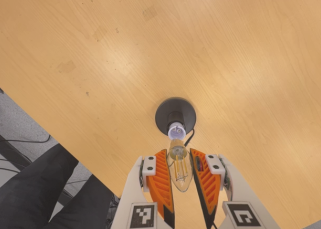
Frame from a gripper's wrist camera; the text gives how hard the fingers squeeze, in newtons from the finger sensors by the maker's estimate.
{"total": 10.8, "left": 10.2, "right": 11.5}